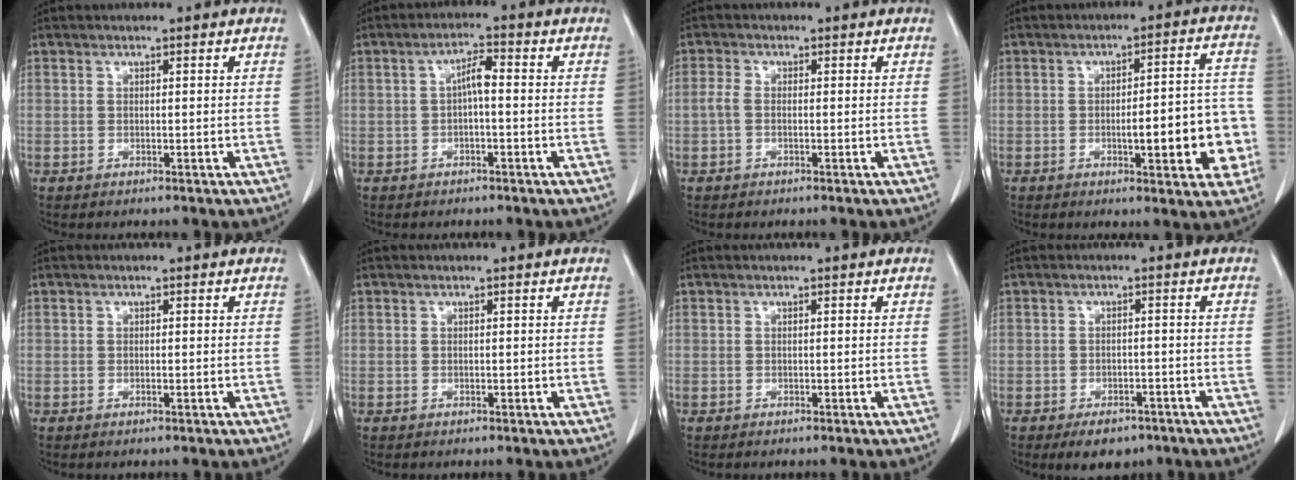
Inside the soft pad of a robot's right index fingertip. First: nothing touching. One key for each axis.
{"total": 3.3, "fx": -0.2, "fy": 0.7, "fz": 3.2, "tx": -0.057, "ty": 0.011, "tz": -0.005}
{"total": 1.8, "fx": -0.3, "fy": 0.9, "fz": 1.6, "tx": -0.036, "ty": 0.004, "tz": -0.007}
{"total": 11.6, "fx": -2.8, "fy": 2.7, "fz": 11.0, "tx": -0.129, "ty": 0.026, "tz": -0.029}
{"total": 0.0}
{"total": 0.0}
{"total": 0.0}
{"total": 5.0, "fx": -3.6, "fy": 2.6, "fz": 2.4, "tx": -0.032, "ty": -0.001, "tz": -0.047}